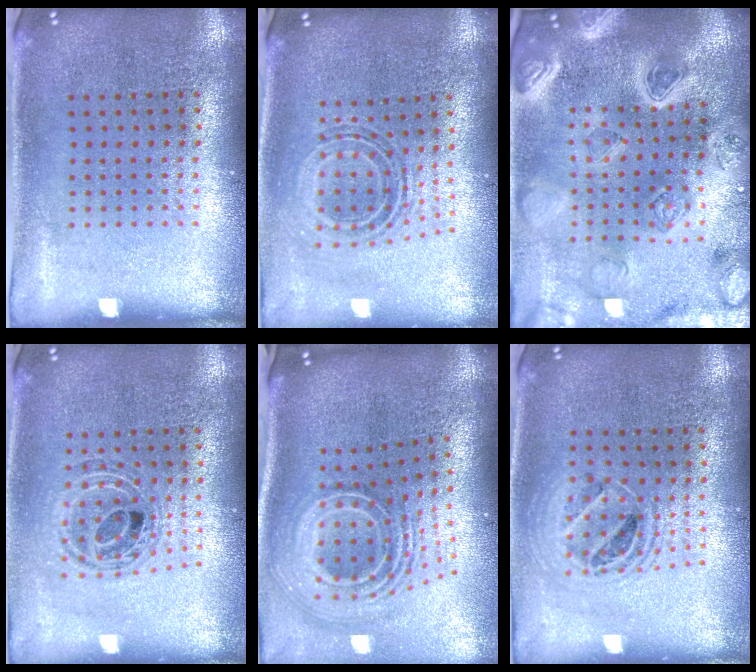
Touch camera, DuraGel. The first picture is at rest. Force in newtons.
{"total": 0.8, "press": 0.8, "slide": 0.3}
{"total": 4.8, "press": 4.2, "slide": 2.5}
{"total": 0.5, "press": 0.5, "slide": 0.1}
{"total": 3.2, "press": 2.0, "slide": 2.5}
{"total": 1.4, "press": 1.2, "slide": 0.7}